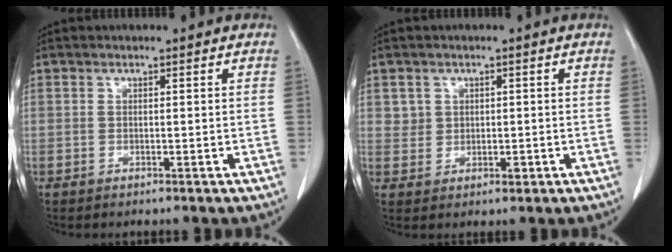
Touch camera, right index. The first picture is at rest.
{"total": 2.6, "force": [0.7, 2.4, 0.4], "torque": [-0.002, 0.000, 0.018]}